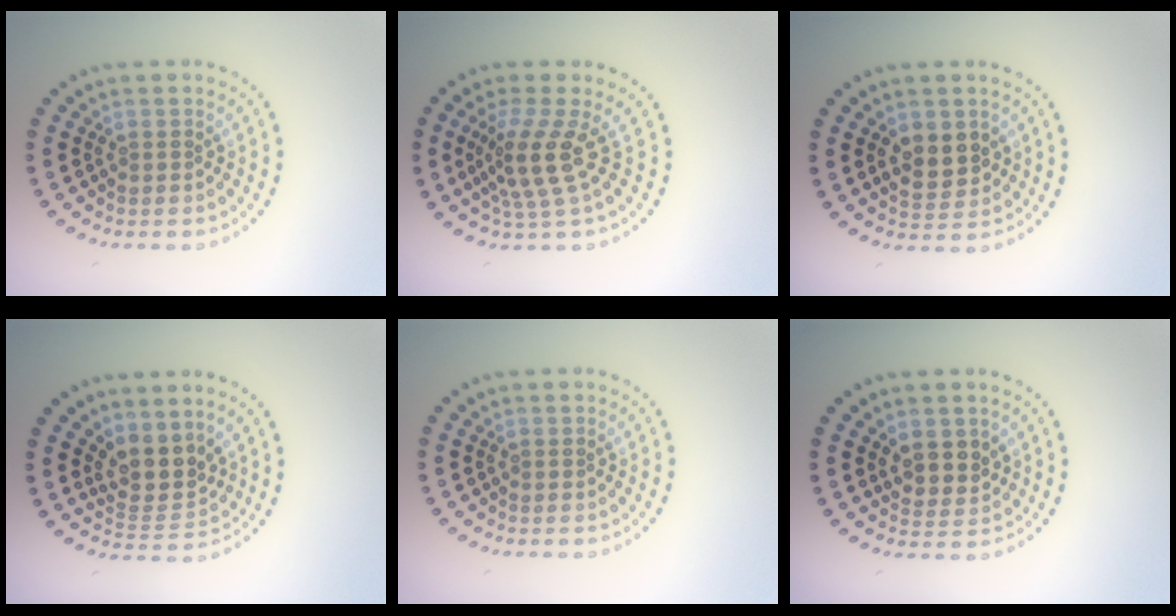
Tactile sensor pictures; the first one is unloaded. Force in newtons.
{"total": 3.8, "press": 2.8, "slide": 2.6}
{"total": 3.1, "press": 3.0, "slide": 0.5}
{"total": 3.2, "press": 2.4, "slide": 2.1}
{"total": 0.0}
{"total": 2.3, "press": 2.1, "slide": 1.0}